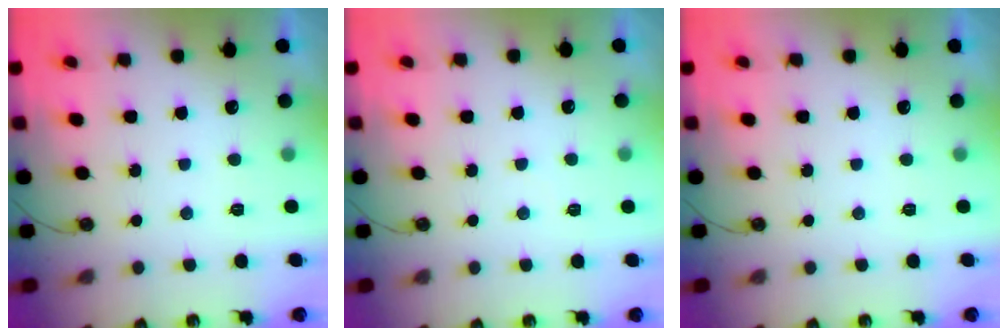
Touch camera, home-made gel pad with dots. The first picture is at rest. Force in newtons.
{"total": 2.8, "press": 2.8, "slide": 0.4}
{"total": 0.0}